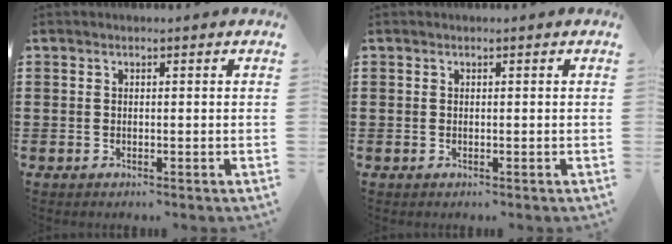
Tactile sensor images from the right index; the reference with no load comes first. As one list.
[{"total": 0.0}]